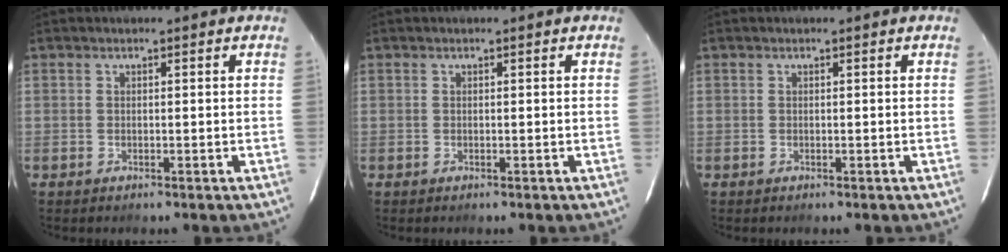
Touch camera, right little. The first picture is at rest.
{"total": 0.0}
{"total": 0.0}